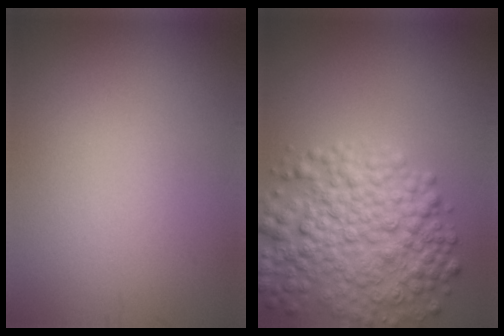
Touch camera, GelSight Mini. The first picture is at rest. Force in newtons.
{"total": 8.0, "press": 8.0, "slide": 0.3}